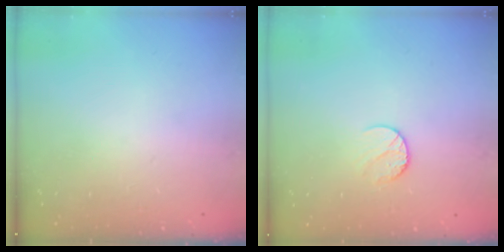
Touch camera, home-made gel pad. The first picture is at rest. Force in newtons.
{"total": 5.9, "press": 5.8, "slide": 0.6}